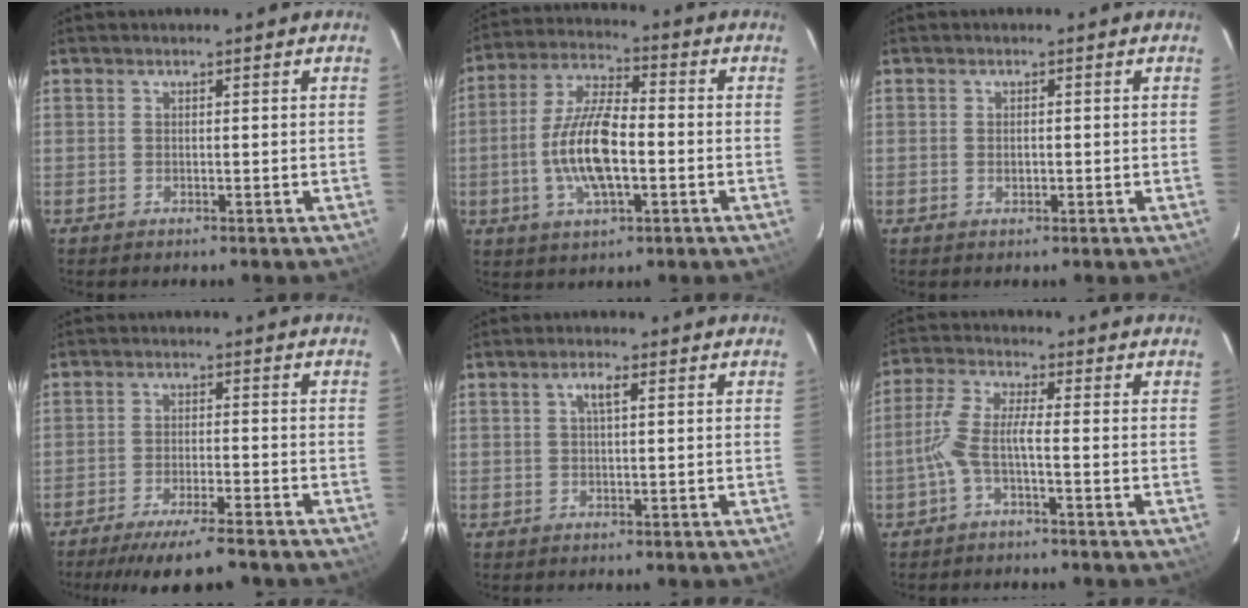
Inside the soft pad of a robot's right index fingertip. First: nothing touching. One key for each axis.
{"total": 12.8, "fx": -2.6, "fy": 4.6, "fz": 11.6, "tx": -0.239, "ty": 0.004, "tz": -0.051}
{"total": 0.8, "fx": -0.2, "fy": 0.6, "fz": 0.5, "tx": -0.009, "ty": 0.001, "tz": -0.002}
{"total": 11.1, "fx": -9.4, "fy": 1.5, "fz": 5.7, "tx": -0.118, "ty": -0.020, "tz": -0.144}
{"total": 2.1, "fx": 0.6, "fy": 0.5, "fz": 2.0, "tx": -0.040, "ty": 0.008, "tz": 0.010}
{"total": 5.2, "fx": -2.2, "fy": 0.4, "fz": 4.7, "tx": -0.115, "ty": 0.009, "tz": -0.044}